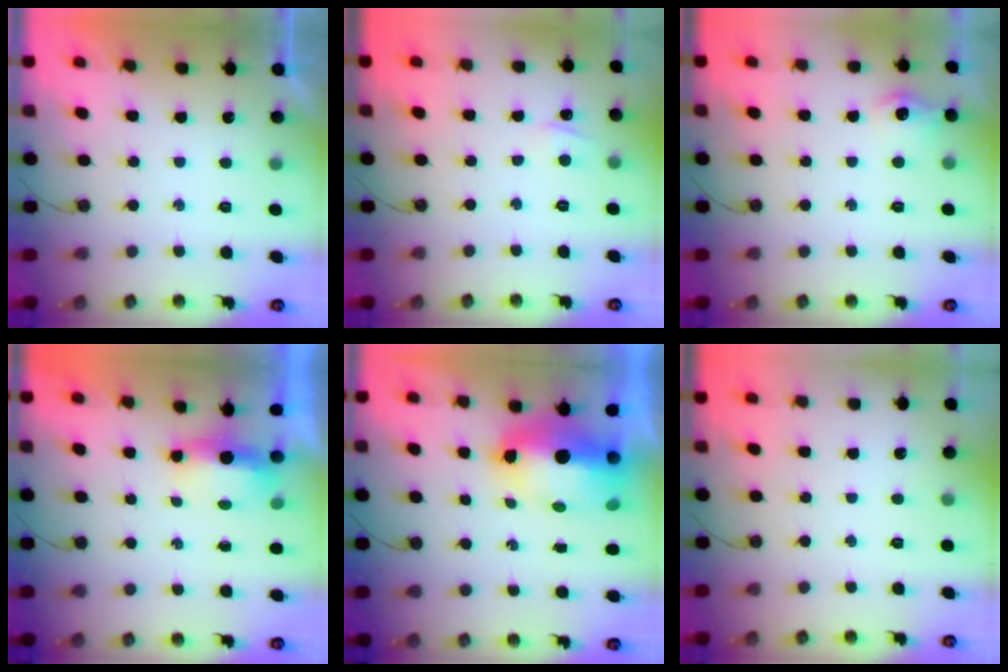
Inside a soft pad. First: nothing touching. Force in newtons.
{"total": 3.1, "press": 3.0, "slide": 0.4}
{"total": 8.3, "press": 8.3, "slide": 0.9}
{"total": 5.2, "press": 5.0, "slide": 1.4}
{"total": 12.2, "press": 12.1, "slide": 1.6}
{"total": 0.0}